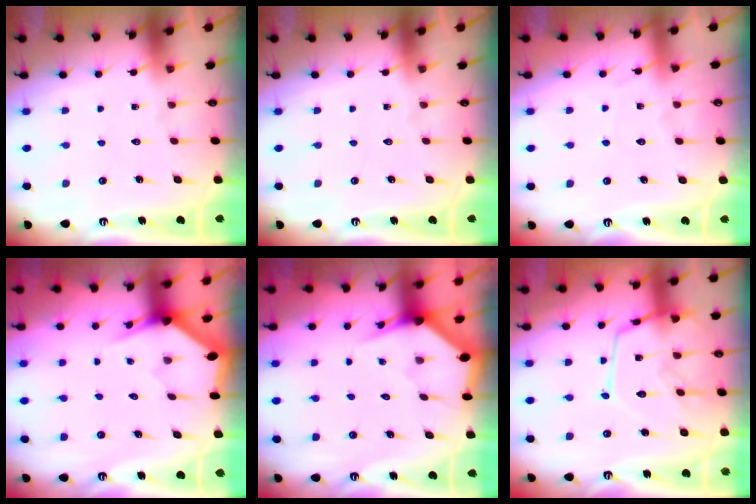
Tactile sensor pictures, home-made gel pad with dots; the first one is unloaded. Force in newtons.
{"total": 0.0}
{"total": 3.7, "press": 3.7, "slide": 0.6}
{"total": 2.9, "press": 2.9, "slide": 0.1}
{"total": 2.8, "press": 2.8, "slide": 0.0}
{"total": 15.6, "press": 15.5, "slide": 1.3}